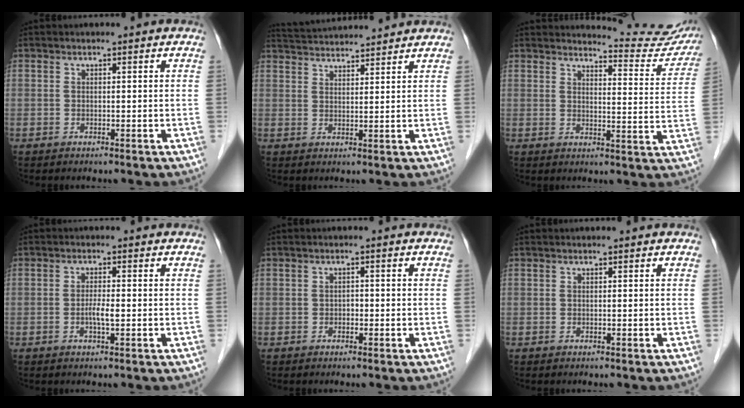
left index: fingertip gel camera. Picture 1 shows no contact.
{"total": 9.0, "force": [8.7, 0.0, 2.1], "torque": [-0.045, 0.032, 0.137]}
{"total": 11.4, "force": [11.4, 0.7, 0.4], "torque": [0.005, -0.065, 0.117]}
{"total": 2.0, "force": [-0.5, 0.3, 1.9], "torque": [-0.037, -0.001, -0.010]}
{"total": 0.8, "force": [-0.4, 0.5, 0.4], "torque": [-0.004, 0.002, -0.008]}
{"total": 0.0}